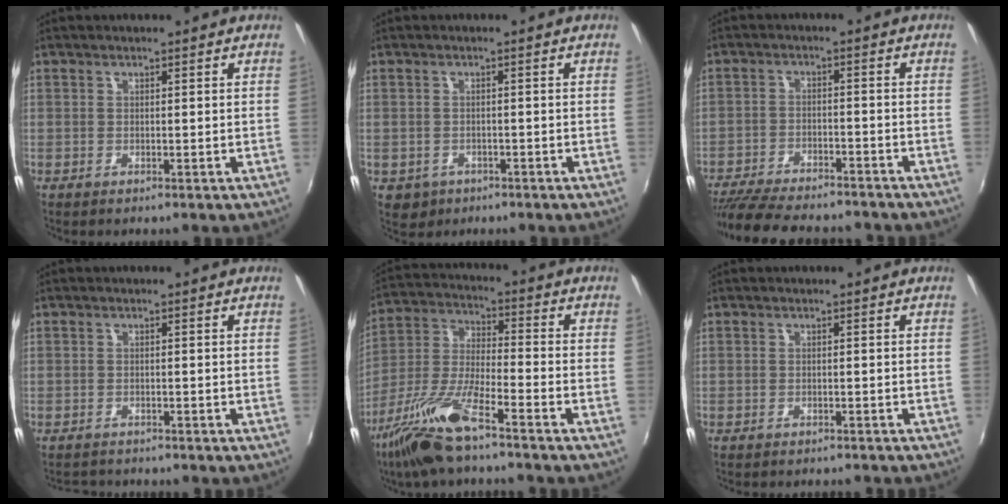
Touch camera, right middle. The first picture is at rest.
{"total": 3.8, "force": [-1.5, 3.3, 1.1], "torque": [-0.032, -0.004, -0.016]}
{"total": 17.7, "force": [-15.3, 4.4, 7.7], "torque": [-0.163, -0.028, -0.230]}
{"total": 3.5, "force": [-3.3, 1.0, 0.5], "torque": [-0.020, -0.010, -0.055]}
{"total": 13.4, "force": [-9.4, 1.8, 9.4], "torque": [-0.203, -0.015, -0.188]}
{"total": 3.8, "force": [-3.4, 1.0, 1.2], "torque": [-0.030, -0.014, -0.048]}